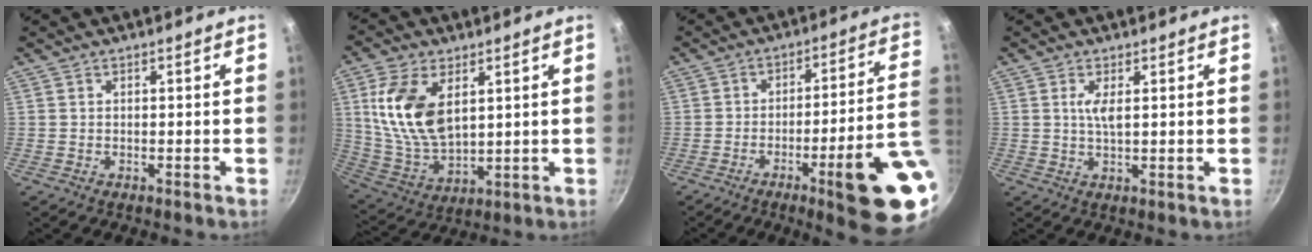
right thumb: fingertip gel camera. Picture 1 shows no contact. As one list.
[{"total": 15.2, "force": [4.5, 8.6, 11.7], "torque": [-0.215, -0.024, 0.098]}, {"total": 18.7, "force": [-6.0, 2.5, 17.5], "torque": [-0.210, 0.024, -0.080]}, {"total": 3.1, "force": [0.9, 0.7, 2.9], "torque": [-0.059, -0.008, 0.018]}]